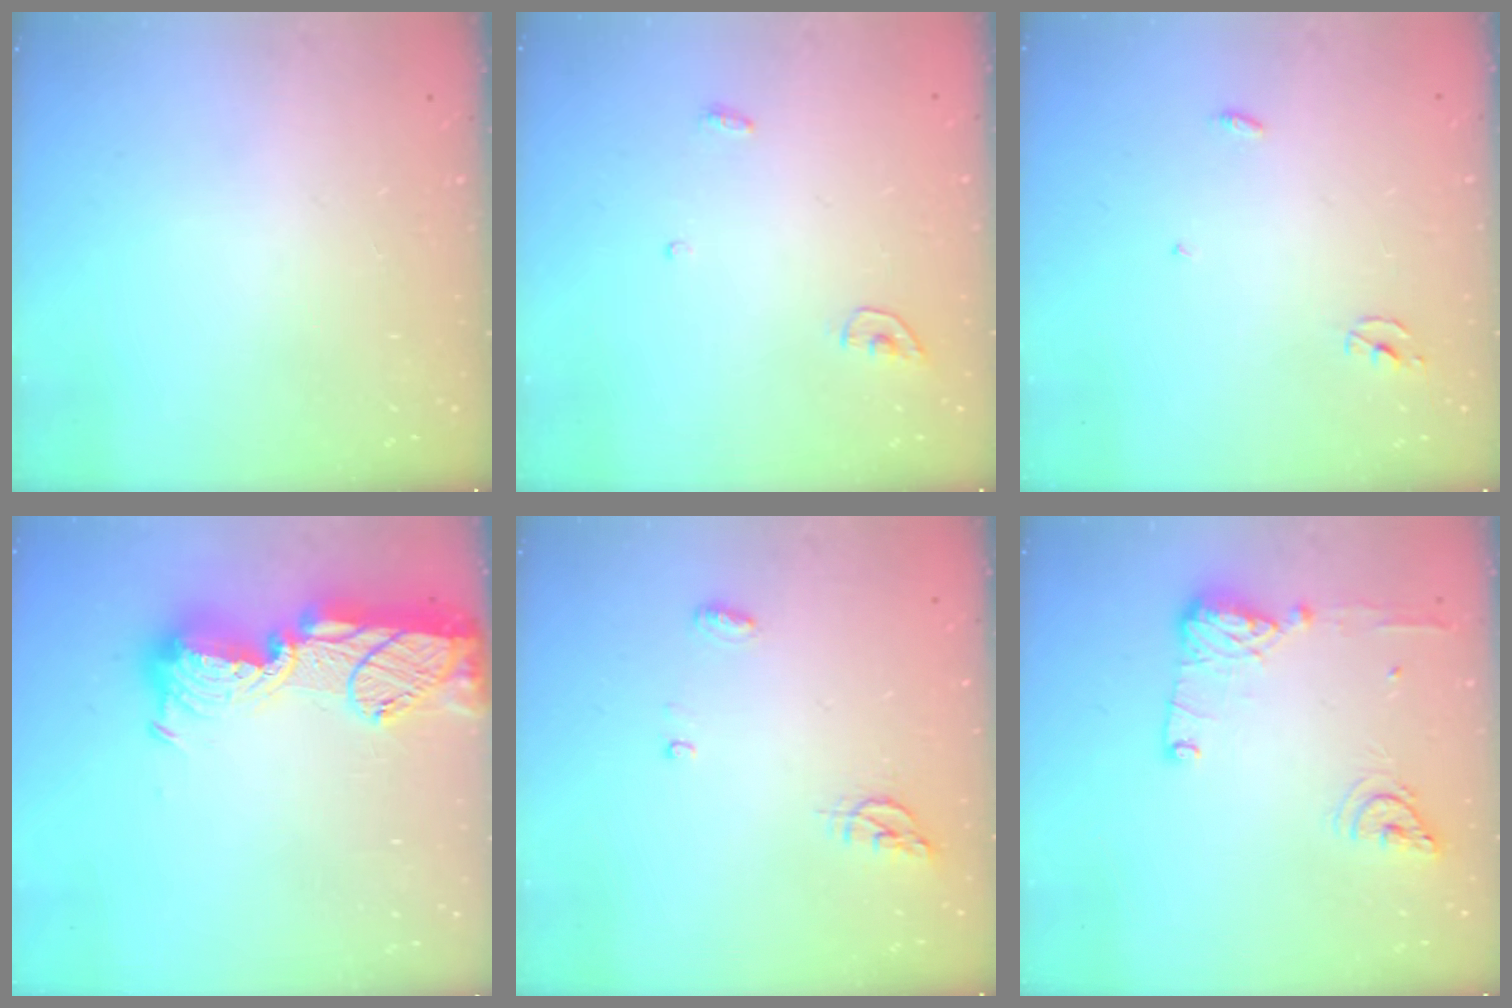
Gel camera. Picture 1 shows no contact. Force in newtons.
{"total": 3.4, "press": 3.4, "slide": 0.3}
{"total": 2.3, "press": 2.3, "slide": 0.1}
{"total": 19.3, "press": 19.2, "slide": 1.1}
{"total": 4.9, "press": 4.9, "slide": 0.6}
{"total": 12.7, "press": 12.4, "slide": 2.7}